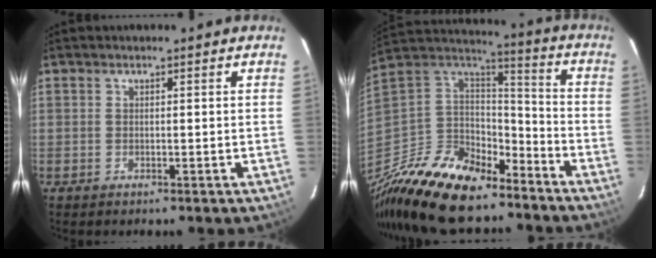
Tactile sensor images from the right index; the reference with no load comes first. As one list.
[{"total": 22.9, "force": [-16.6, 10.5, 11.7], "torque": [-0.271, 0.002, -0.283]}]